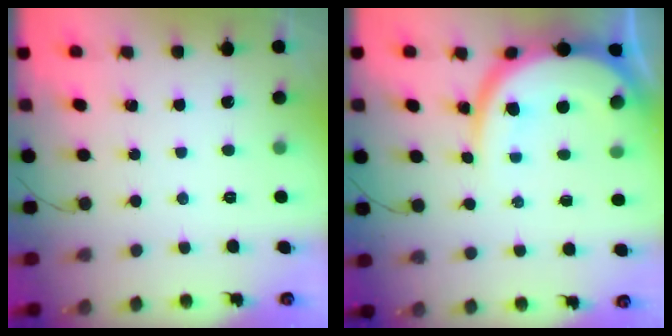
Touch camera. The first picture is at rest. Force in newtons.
{"total": 12.7, "press": 12.7, "slide": 1.1}